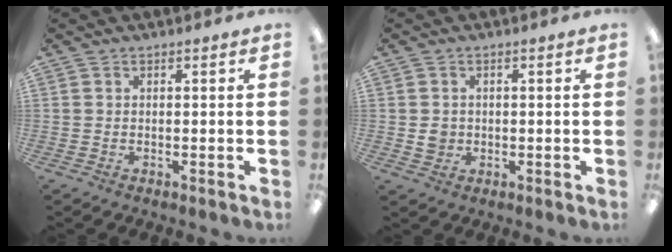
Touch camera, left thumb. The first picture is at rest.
{"total": 2.5, "force": [-0.1, 2.4, 0.9], "torque": [-0.010, 0.001, -0.004]}